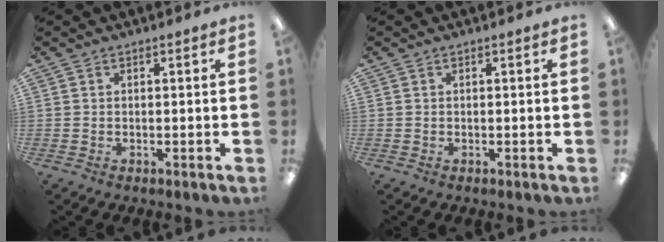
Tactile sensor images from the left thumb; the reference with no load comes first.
{"total": 0.0}